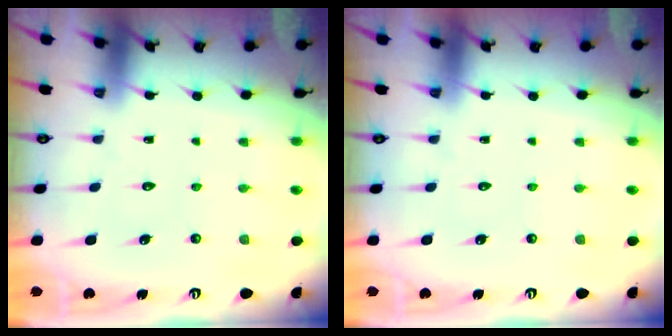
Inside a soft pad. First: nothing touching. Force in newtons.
{"total": 0.0}